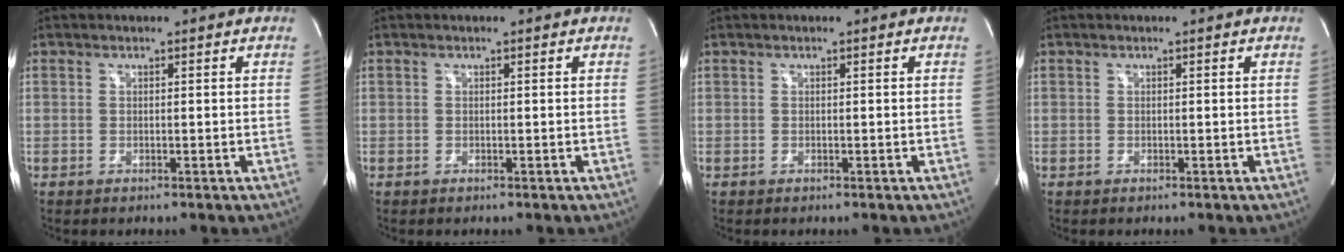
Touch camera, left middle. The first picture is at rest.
{"total": 0.0}
{"total": 0.0}
{"total": 0.0}